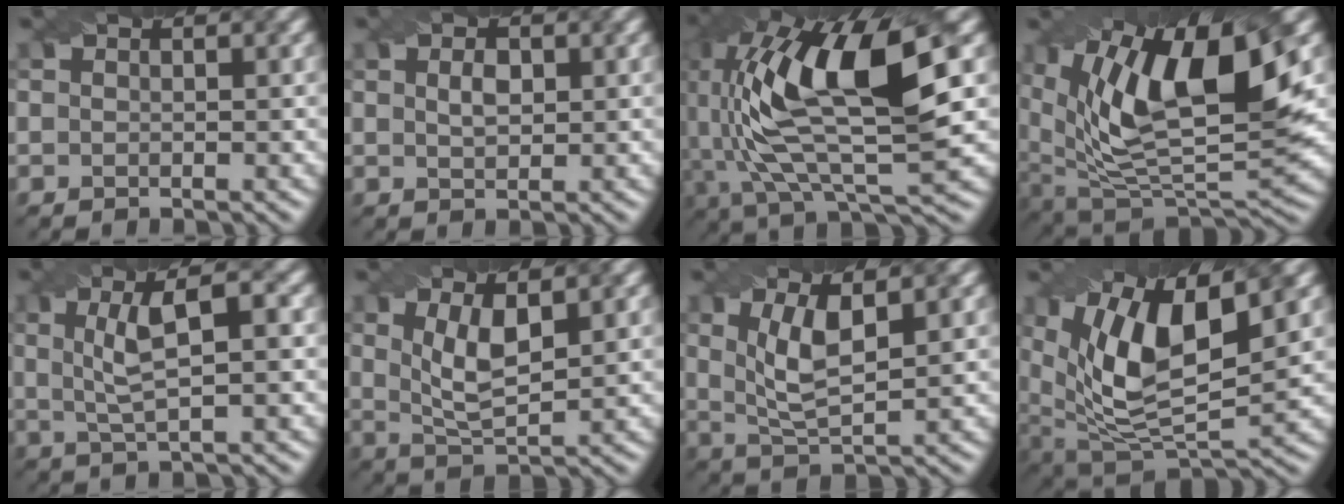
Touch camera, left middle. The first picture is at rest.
{"total": 1.7, "force": [0.5, 1.0, 1.3], "torque": [-0.027, 0.001, 0.011]}
{"total": 14.3, "force": [2.9, 5.0, 13.1], "torque": [-0.258, 0.008, 0.051]}
{"total": 13.9, "force": [5.2, 5.6, 11.6], "torque": [-0.207, 0.002, 0.089]}
{"total": 5.0, "force": [1.0, 1.2, 4.7], "torque": [-0.088, 0.007, 0.023]}
{"total": 4.5, "force": [1.3, 1.6, 4.0], "torque": [-0.086, -0.007, 0.029]}
{"total": 4.8, "force": [1.3, 1.6, 4.3], "torque": [-0.091, -0.003, 0.030]}
{"total": 12.3, "force": [4.4, 5.3, 10.2], "torque": [-0.190, 0.002, 0.082]}